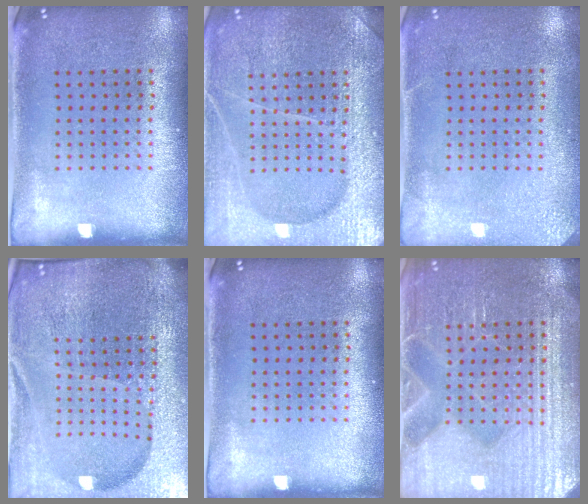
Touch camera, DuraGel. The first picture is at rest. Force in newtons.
{"total": 6.4, "press": 6.3, "slide": 0.7}
{"total": 2.7, "press": 2.6, "slide": 0.2}
{"total": 6.7, "press": 5.8, "slide": 3.3}
{"total": 0.0}
{"total": 4.4, "press": 4.3, "slide": 0.6}